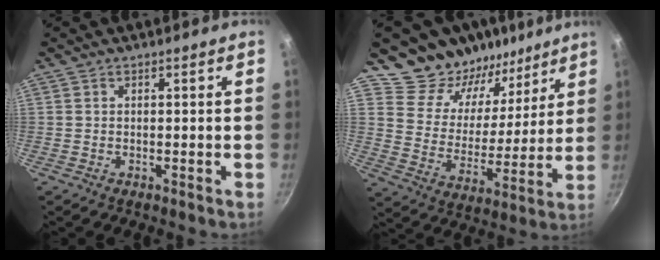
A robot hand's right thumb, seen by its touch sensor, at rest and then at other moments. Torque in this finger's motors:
{"motor_torque": [-0.09, 0.13, -0.19, 0.24, 0.00]}